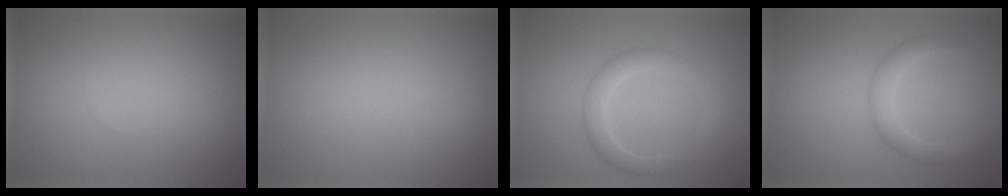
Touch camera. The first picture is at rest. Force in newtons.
{"total": 0.0}
{"total": 3.1, "press": 3.1, "slide": 0.2}
{"total": 2.4, "press": 2.4, "slide": 0.1}